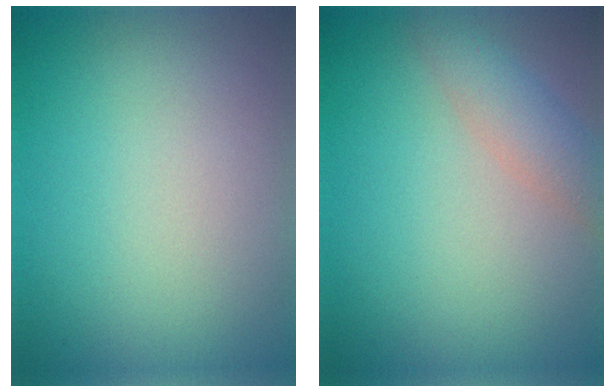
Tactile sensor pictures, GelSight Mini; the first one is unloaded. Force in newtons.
{"total": 2.5, "press": 2.5, "slide": 0.1}